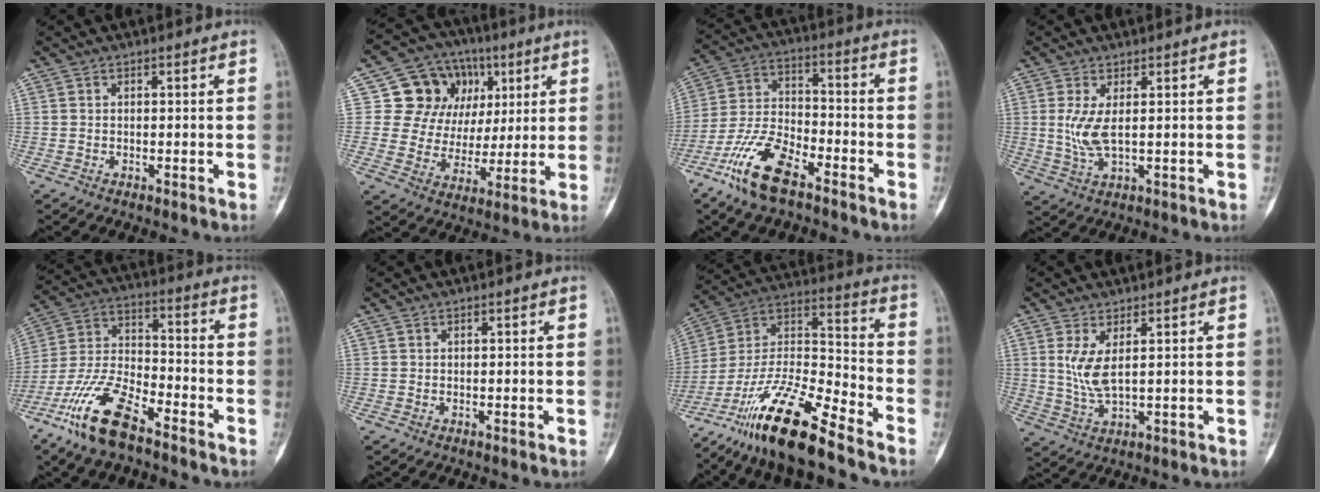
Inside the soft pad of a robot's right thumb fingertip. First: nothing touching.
{"total": 15.8, "force": [5.1, 13.5, 6.6], "torque": [-0.055, 0.011, 0.095]}
{"total": 13.1, "force": [-8.3, 5.2, 8.7], "torque": [-0.178, 0.043, -0.167]}
{"total": 5.2, "force": [0.9, 1.7, 4.9], "torque": [-0.119, -0.013, 0.024]}
{"total": 14.4, "force": [-9.6, 5.1, 9.5], "torque": [-0.197, 0.052, -0.190]}
{"total": 0.0}
{"total": 19.3, "force": [-14.1, 3.5, 12.7], "torque": [-0.245, 0.071, -0.260]}
{"total": 5.5, "force": [1.7, 1.5, 4.9], "torque": [-0.115, -0.019, 0.045]}